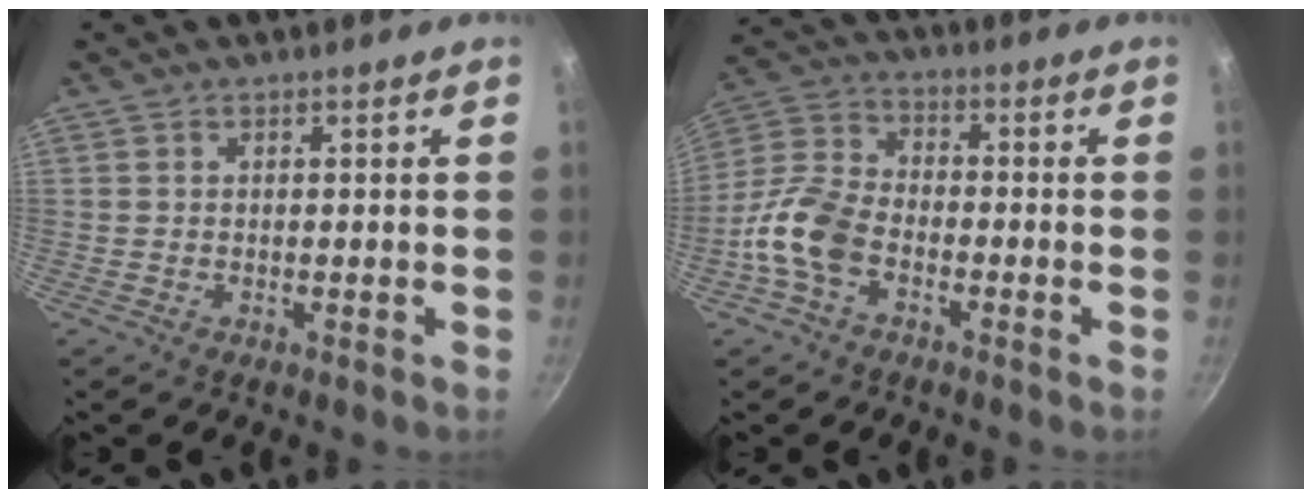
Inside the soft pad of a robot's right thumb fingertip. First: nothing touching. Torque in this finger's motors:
{"motor_torque": [0.39, 0.97, 1.09, -0.87, 0.19]}